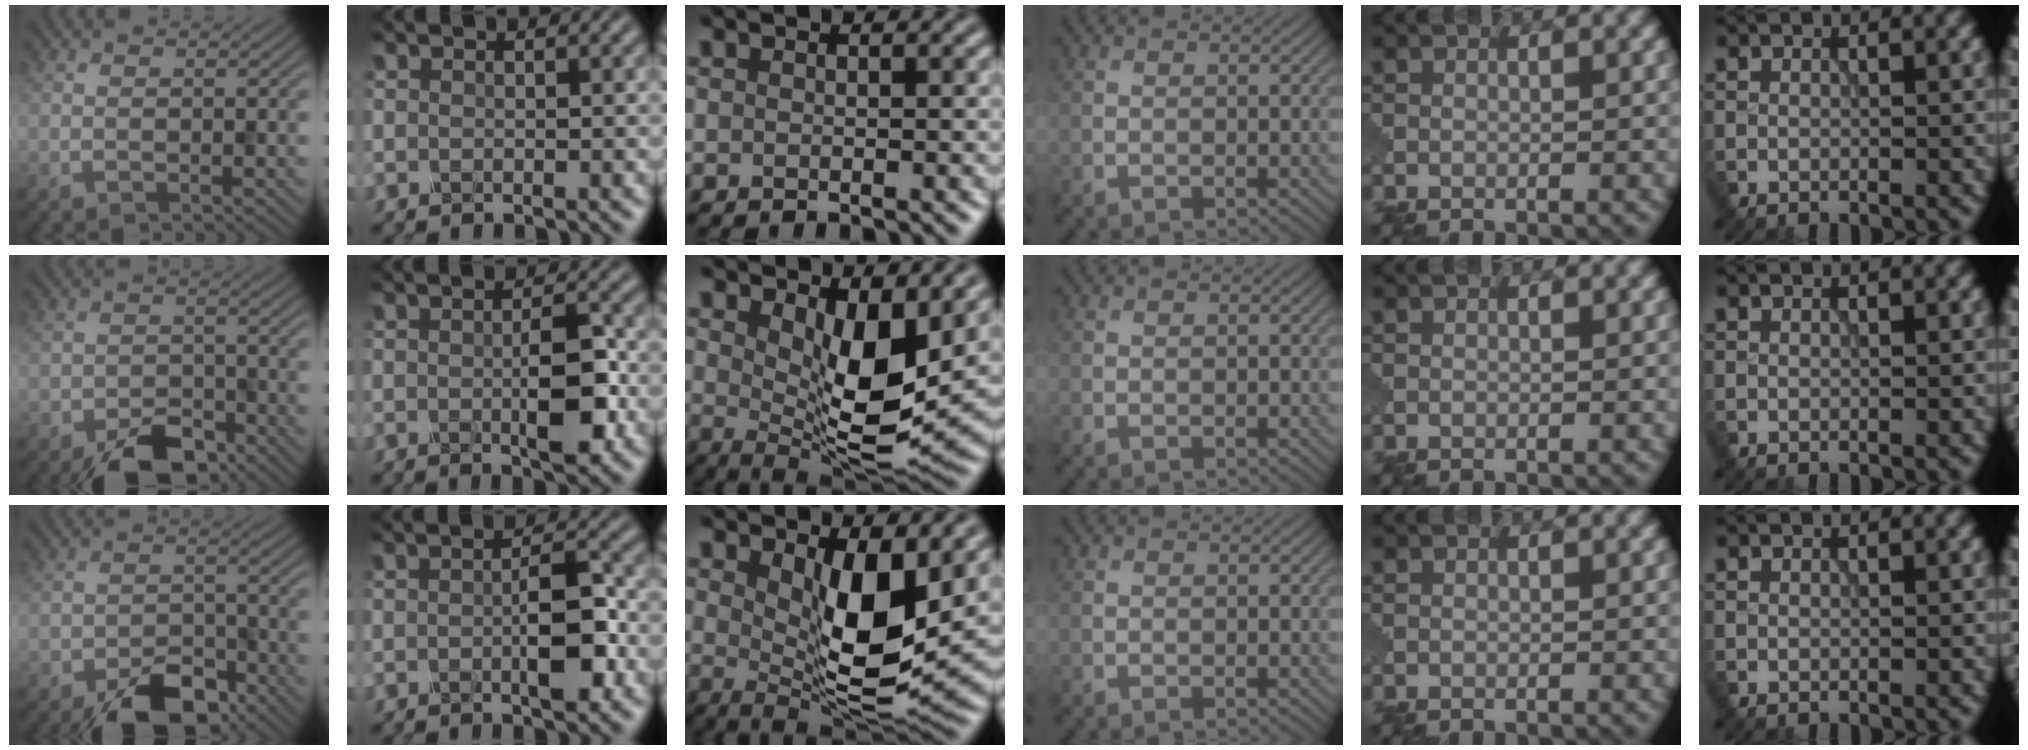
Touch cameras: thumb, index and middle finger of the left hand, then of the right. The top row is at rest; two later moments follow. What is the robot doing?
{"motion": "press", "object": "mechanical pencil"}